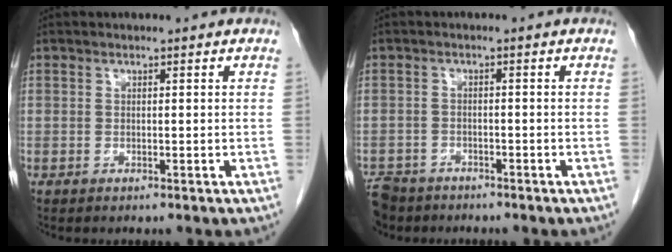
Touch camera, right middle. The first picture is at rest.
{"total": 6.4, "force": [-5.3, 3.4, 1.0], "torque": [-0.029, -0.005, -0.093]}